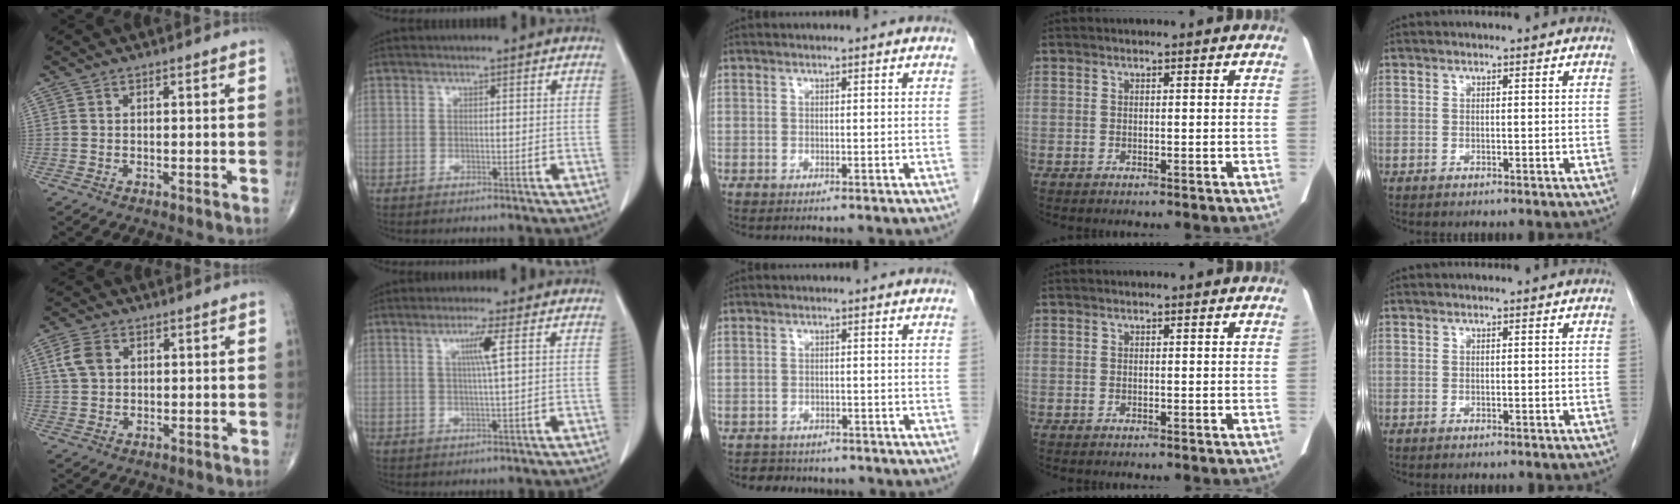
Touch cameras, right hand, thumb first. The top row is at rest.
{"thumb": {"total": 4.8, "force": [1.4, 3.4, 3.1], "torque": [-0.061, 0.005, 0.027]}, "index": {"total": 3.6, "force": [1.0, -0.9, 3.3], "torque": [-0.063, -0.002, 0.020]}, "middle": {"total": 4.8, "force": [-4.1, 2.4, 0.7], "torque": [-0.015, 0.006, -0.050]}}